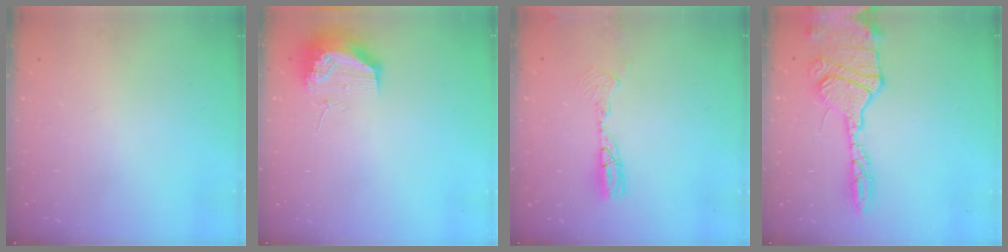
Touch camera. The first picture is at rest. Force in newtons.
{"total": 10.6, "press": 10.5, "slide": 1.3}
{"total": 9.2, "press": 9.0, "slide": 2.2}
{"total": 17.9, "press": 17.7, "slide": 2.5}